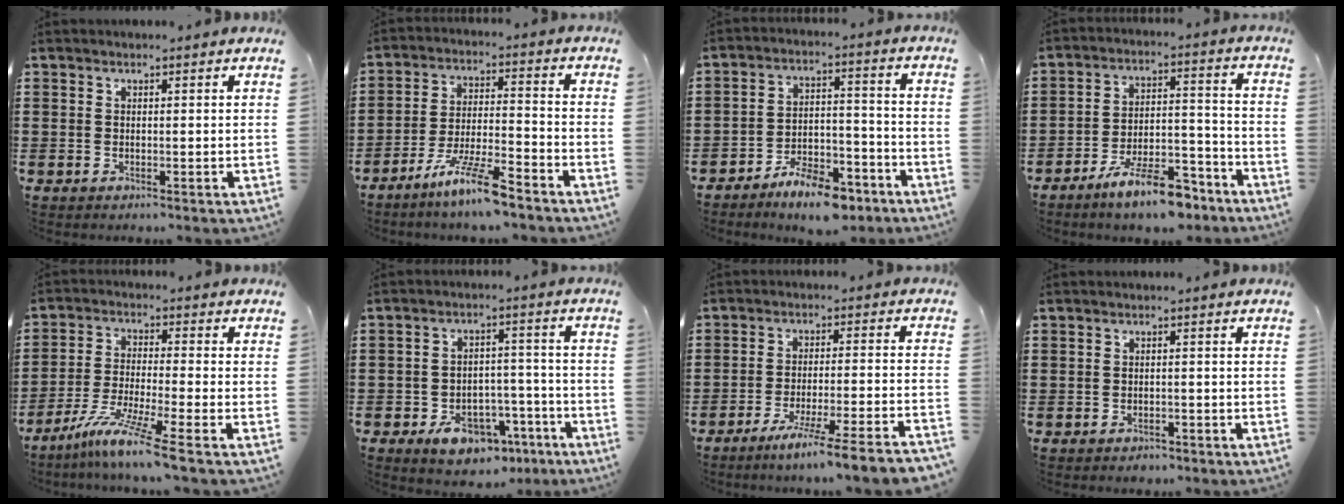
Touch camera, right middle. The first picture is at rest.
{"total": 8.8, "force": [-6.7, 0.5, 5.6], "torque": [-0.113, -0.005, -0.127]}
{"total": 8.1, "force": [-7.0, 2.1, 3.4], "torque": [-0.056, 0.018, -0.128]}
{"total": 10.0, "force": [-7.9, 2.1, 5.7], "torque": [-0.099, 0.022, -0.145]}
{"total": 8.0, "force": [-6.0, -0.7, 5.2], "torque": [-0.112, -0.021, -0.118]}
{"total": 7.3, "force": [-5.0, 4.1, 3.5], "torque": [-0.061, 0.026, -0.087]}
{"total": 6.9, "force": [-5.8, -1.5, 3.5], "torque": [-0.058, -0.022, -0.111]}
{"total": 1.0, "force": [-0.9, 0.5, 0.0], "torque": [-0.003, 0.001, -0.020]}